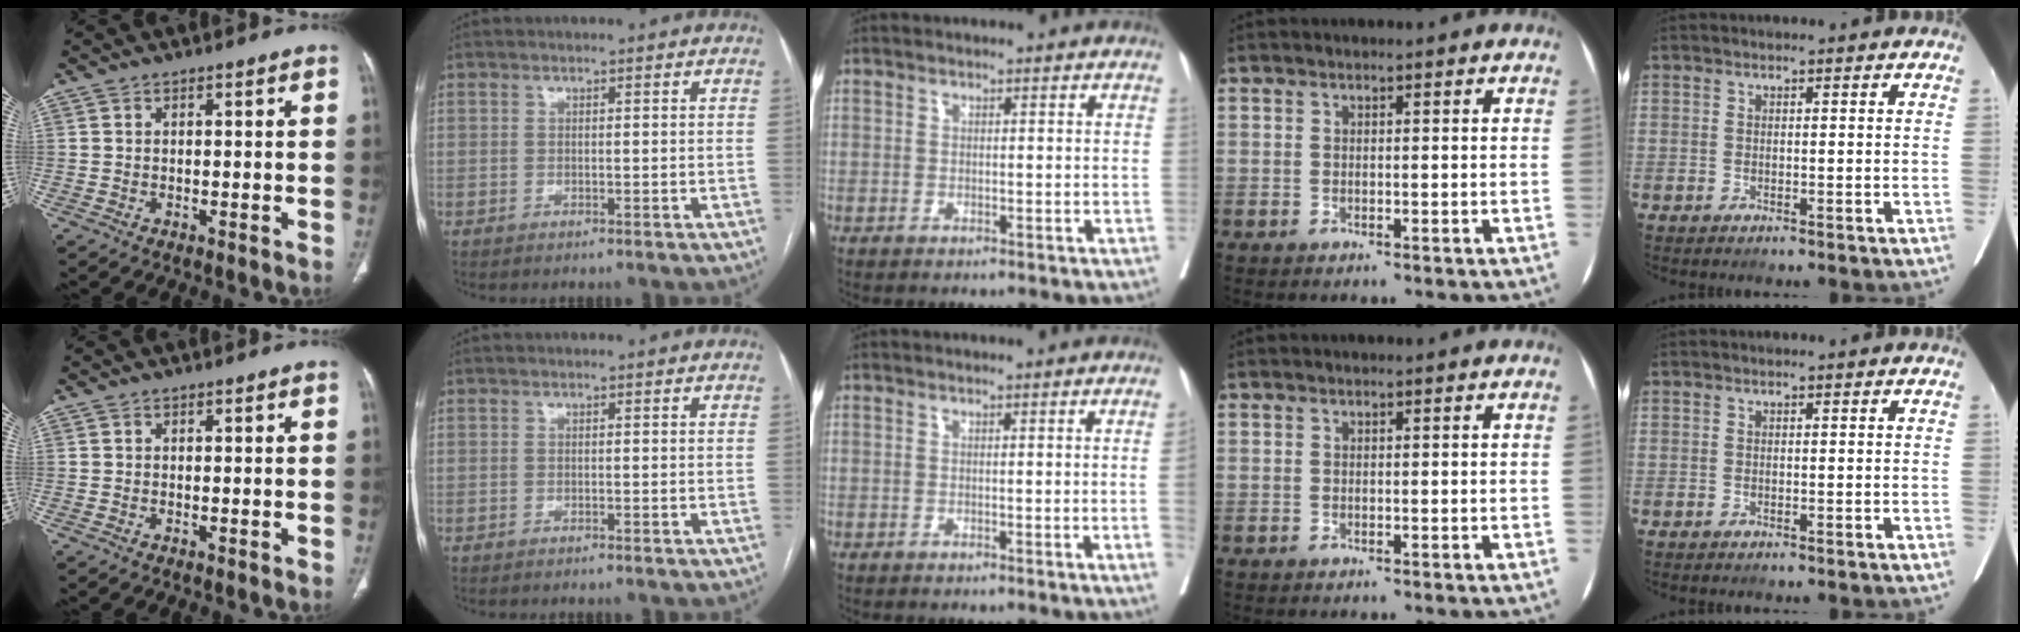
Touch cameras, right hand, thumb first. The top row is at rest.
{"middle": {"total": 1.5, "force": [-0.4, -0.6, 1.4], "torque": [-0.018, -0.002, -0.006]}}